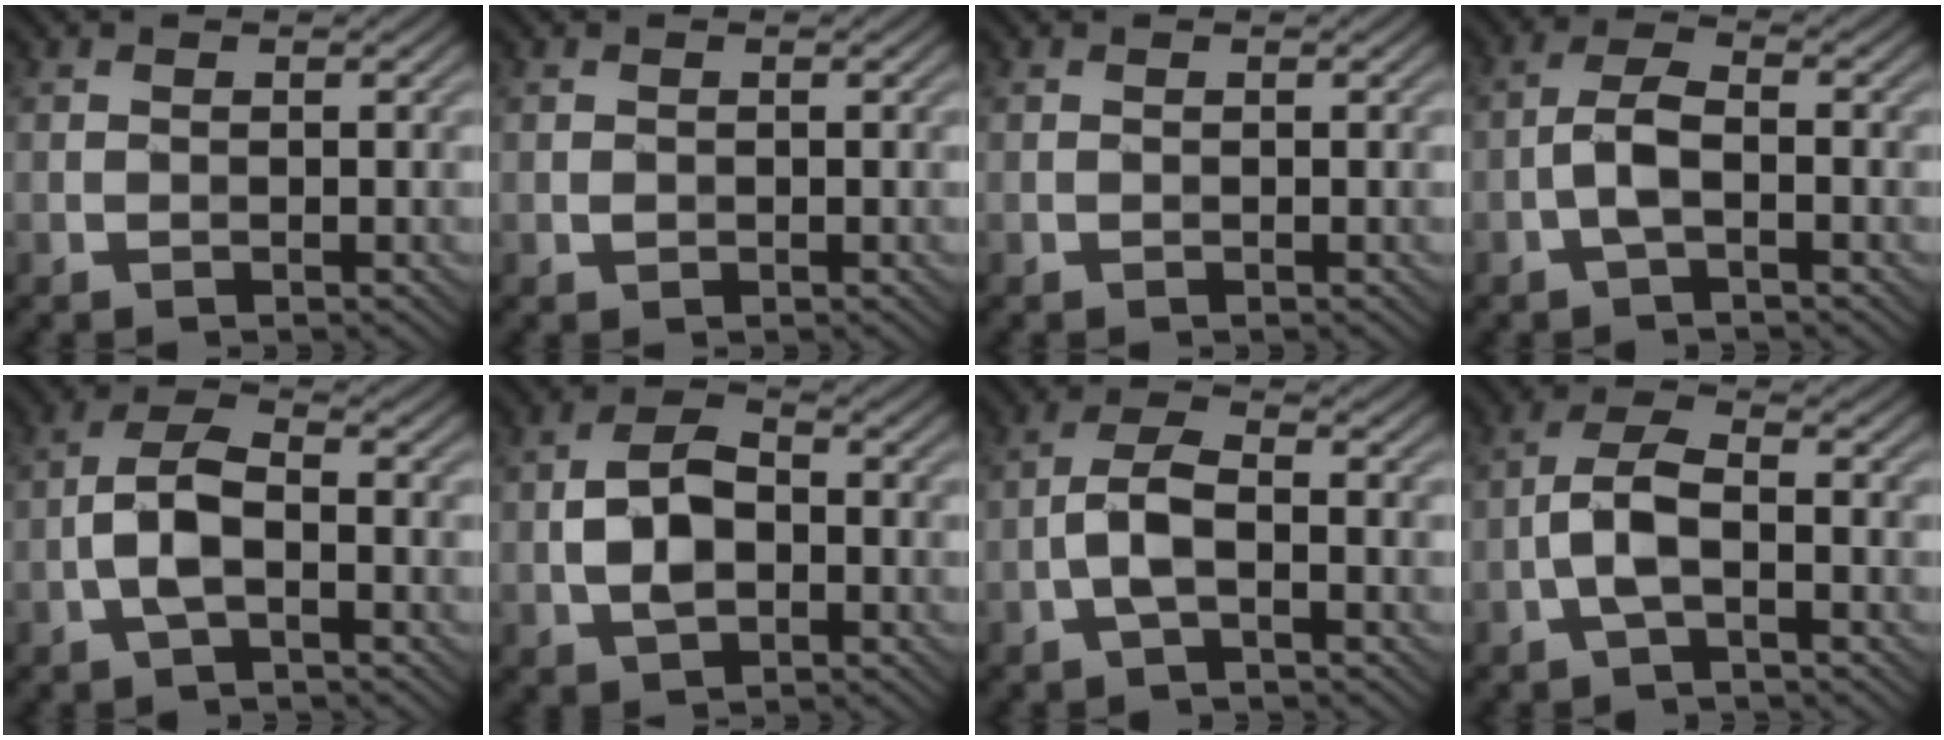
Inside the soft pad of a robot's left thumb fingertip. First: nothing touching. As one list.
[{"total": 0.5, "force": [0.0, 0.5, 0.2], "torque": [-0.002, -0.004, -0.001]}, {"total": 0.0}, {"total": 3.8, "force": [-1.4, 1.2, 3.3], "torque": [-0.073, 0.007, -0.035]}, {"total": 5.2, "force": [-1.7, 2.1, 4.4], "torque": [-0.095, 0.010, -0.042]}, {"total": 5.8, "force": [-1.0, 3.5, 4.5], "torque": [-0.093, 0.003, -0.022]}, {"total": 4.3, "force": [-1.5, 1.5, 3.7], "torque": [-0.083, 0.009, -0.038]}, {"total": 4.8, "force": [-1.6, 1.7, 4.2], "torque": [-0.090, 0.010, -0.042]}]